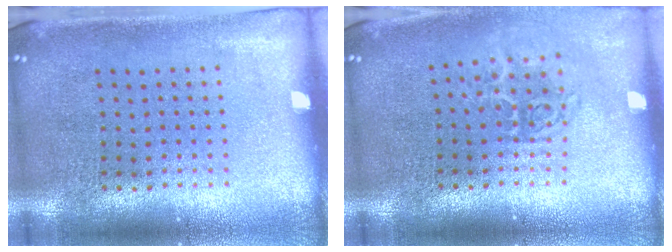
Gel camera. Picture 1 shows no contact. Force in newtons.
{"total": 1.6, "press": 1.2, "slide": 1.2}